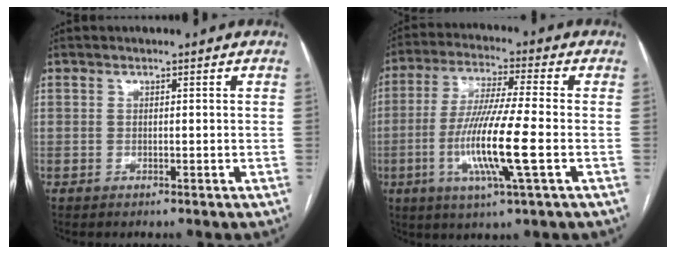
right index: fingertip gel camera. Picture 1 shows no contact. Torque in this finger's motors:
{"motor_torque": [1.95, -0.19, 0.48, 0.15]}